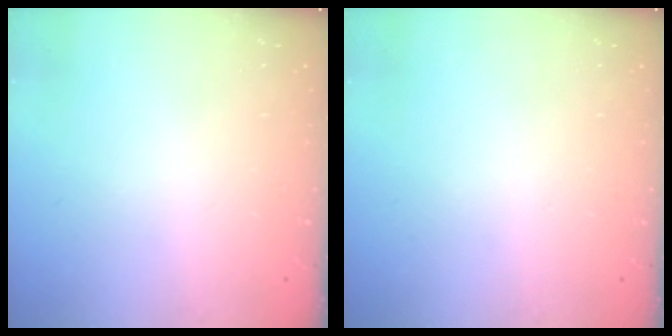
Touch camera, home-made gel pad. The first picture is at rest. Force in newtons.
{"total": 0.0}